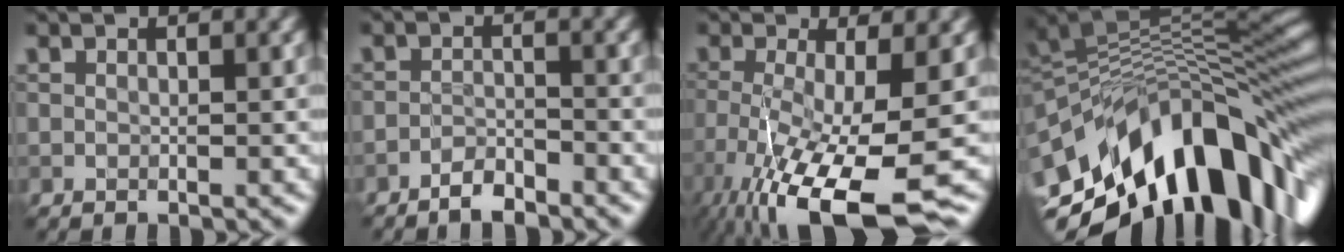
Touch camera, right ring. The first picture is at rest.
{"total": 2.3, "force": [-2.0, 0.5, 1.0], "torque": [-0.015, 0.004, -0.040]}
{"total": 11.3, "force": [-5.1, 2.9, 9.6], "torque": [-0.184, -0.033, -0.084]}
{"total": 14.5, "force": [-6.1, 6.3, 11.6], "torque": [-0.170, 0.023, -0.112]}